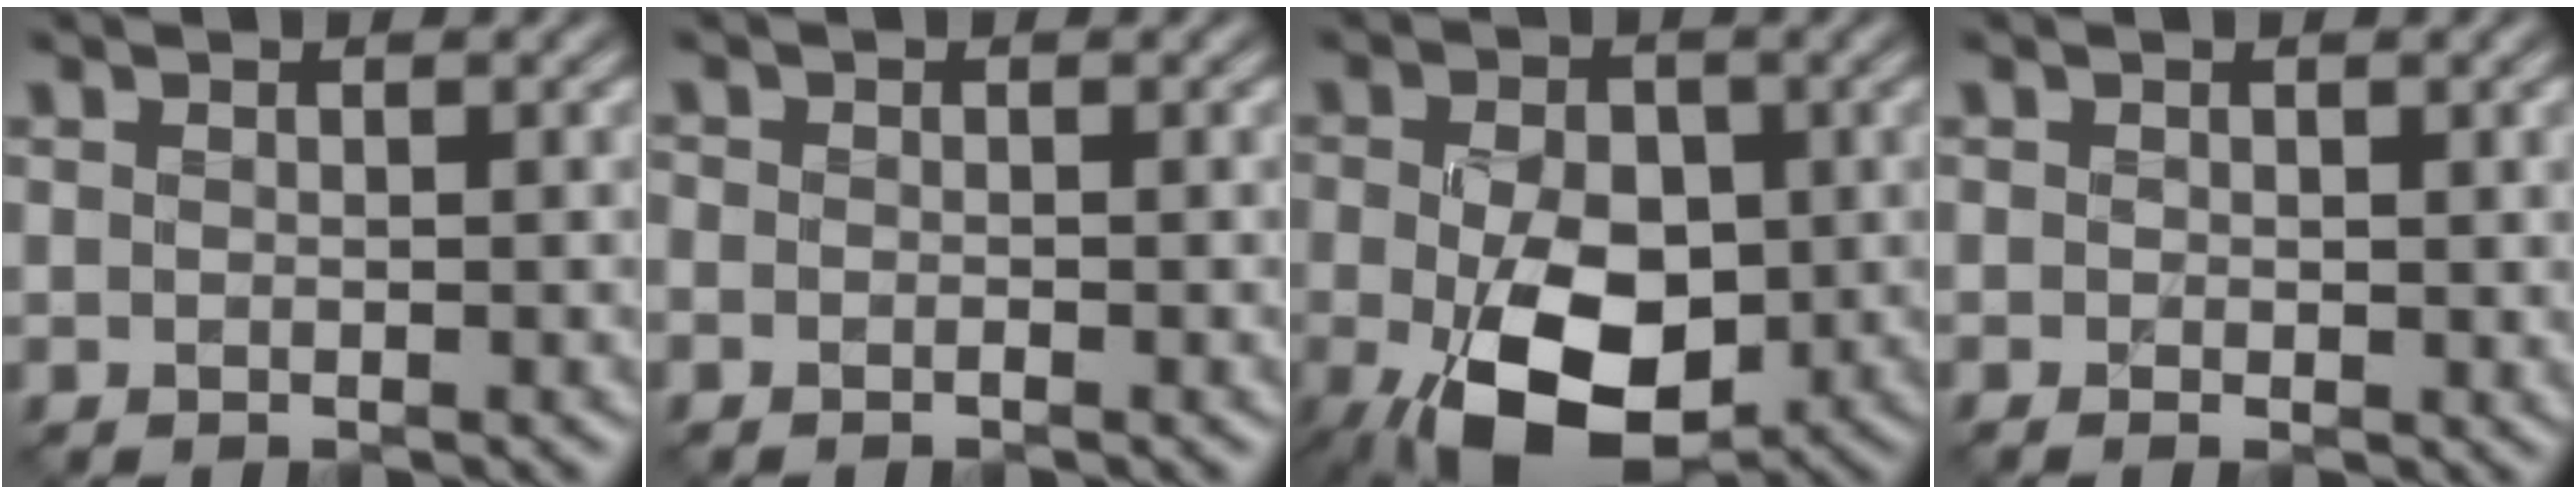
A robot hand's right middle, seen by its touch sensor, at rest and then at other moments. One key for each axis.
{"total": 0.6, "fx": -0.6, "fy": 0.1, "fz": 0.1, "tx": -0.009, "ty": -0.007, "tz": -0.011}
{"total": 10.4, "fx": -3.0, "fy": 6.3, "fz": 7.7, "tx": -0.145, "ty": -0.029, "tz": -0.049}
{"total": 0.6, "fx": 0.2, "fy": 0.3, "fz": 0.5, "tx": -0.009, "ty": -0.005, "tz": 0.004}